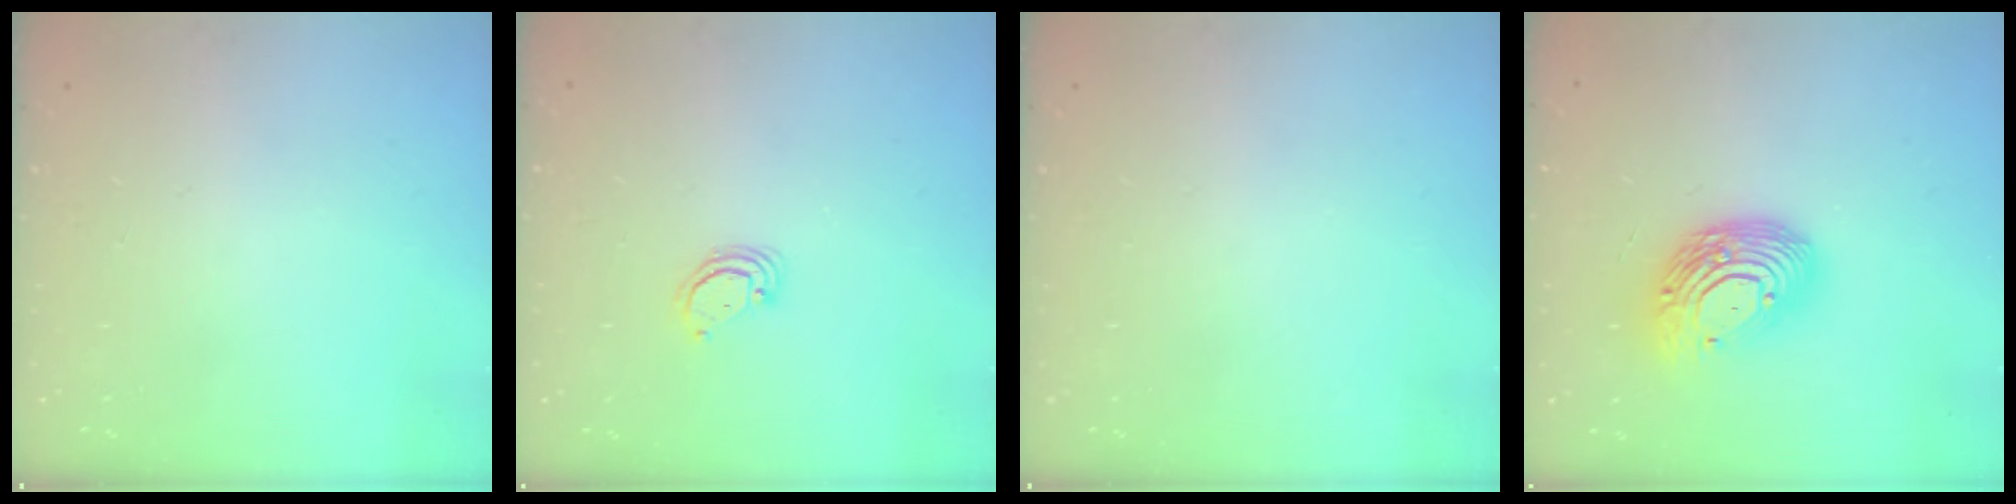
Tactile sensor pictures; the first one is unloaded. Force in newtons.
{"total": 3.4, "press": 3.4, "slide": 0.3}
{"total": 0.0}
{"total": 16.4, "press": 16.4, "slide": 1.2}